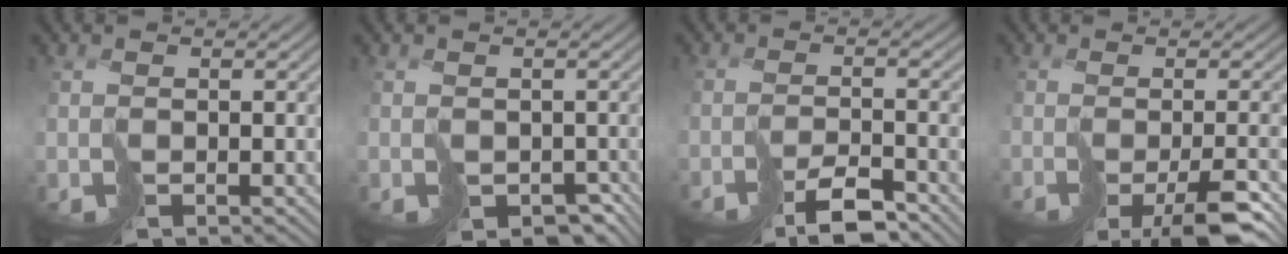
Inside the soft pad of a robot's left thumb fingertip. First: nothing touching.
{"total": 3.3, "force": [-1.6, 2.7, 1.2], "torque": [-0.012, -0.018, -0.010]}
{"total": 5.3, "force": [-4.3, 0.8, 3.0], "torque": [-0.038, 0.003, -0.069]}
{"total": 6.2, "force": [-3.6, 1.0, 4.9], "torque": [-0.061, -0.013, -0.047]}